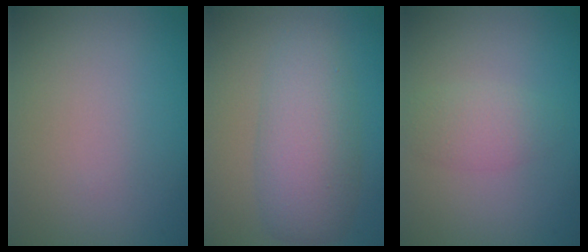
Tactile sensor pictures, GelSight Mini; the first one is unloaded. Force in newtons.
{"total": 5.5, "press": 5.5, "slide": 0.1}
{"total": 1.2, "press": 1.2, "slide": 0.2}